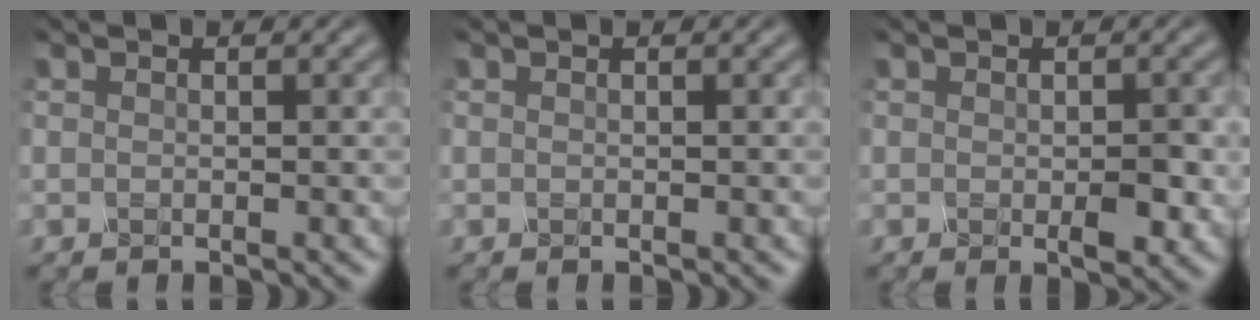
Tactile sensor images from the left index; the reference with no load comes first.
{"total": 0.0}
{"total": 2.6, "force": [-0.6, 1.0, 2.3], "torque": [-0.038, -0.005, -0.004]}